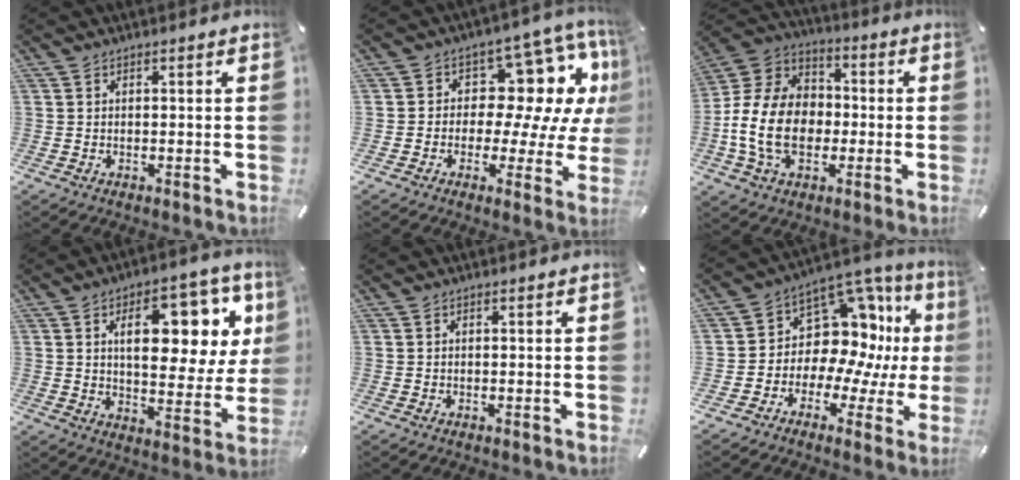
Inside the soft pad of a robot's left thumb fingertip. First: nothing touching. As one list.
[{"total": 13.9, "force": [4.7, 9.1, 9.3], "torque": [-0.127, -0.038, 0.082]}, {"total": 16.4, "force": [-3.8, 12.2, 10.3], "torque": [-0.234, 0.029, -0.068]}, {"total": 18.7, "force": [7.5, 9.4, 14.3], "torque": [-0.195, -0.030, 0.117]}, {"total": 0.0}, {"total": 13.3, "force": [4.9, 10.4, 6.6], "torque": [-0.105, -0.067, 0.095]}]